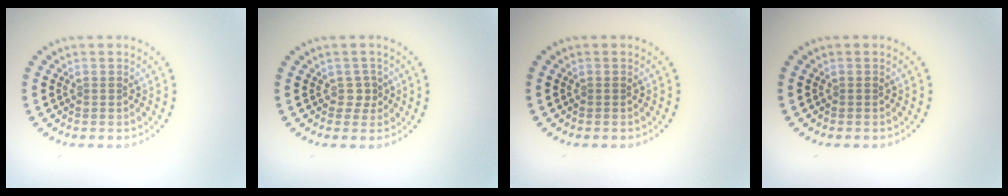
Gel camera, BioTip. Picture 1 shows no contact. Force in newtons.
{"total": 1.1, "press": 0.9, "slide": 0.7}
{"total": 0.0}
{"total": 0.0}